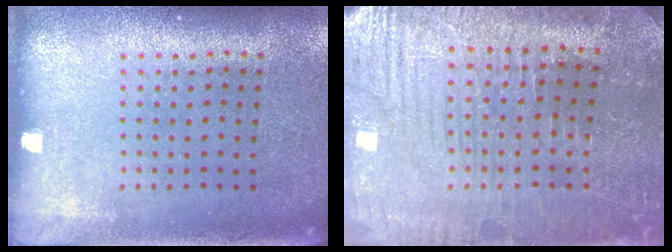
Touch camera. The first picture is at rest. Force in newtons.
{"total": 1.8, "press": 1.8, "slide": 0.3}